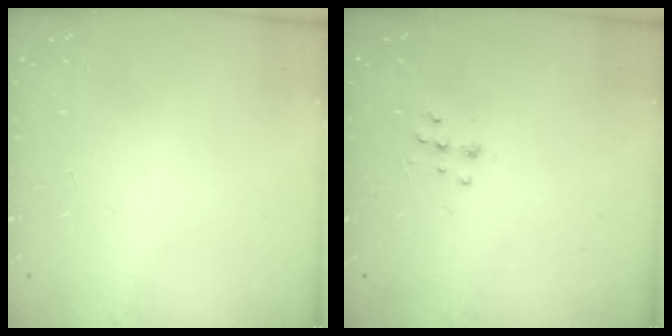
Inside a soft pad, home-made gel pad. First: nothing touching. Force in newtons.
{"total": 5.3, "press": 5.2, "slide": 0.7}